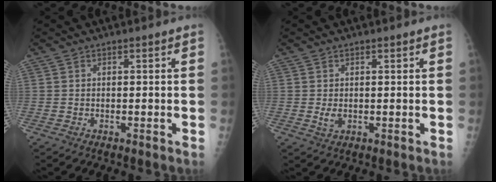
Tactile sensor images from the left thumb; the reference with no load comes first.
{"total": 2.0, "force": [0.1, 1.4, 1.4], "torque": [-0.023, -0.005, 0.006]}